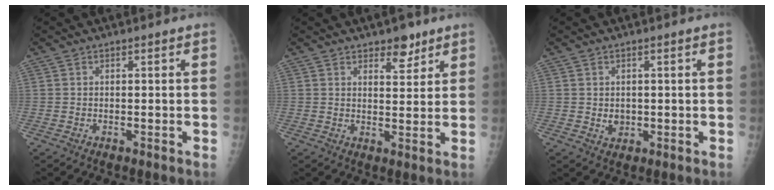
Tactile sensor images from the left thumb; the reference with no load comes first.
{"total": 4.8, "force": [3.3, 2.4, 2.4], "torque": [-0.011, -0.022, 0.049]}
{"total": 2.2, "force": [0.1, 1.9, 1.2], "torque": [-0.010, -0.001, 0.007]}